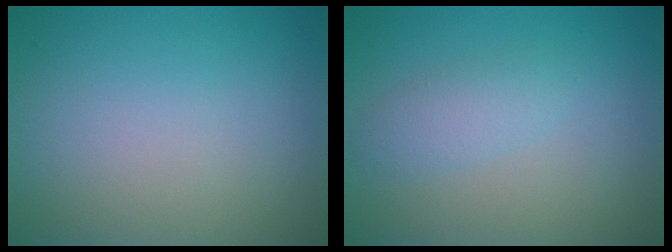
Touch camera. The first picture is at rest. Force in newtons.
{"total": 2.0, "press": 2.0, "slide": 0.1}